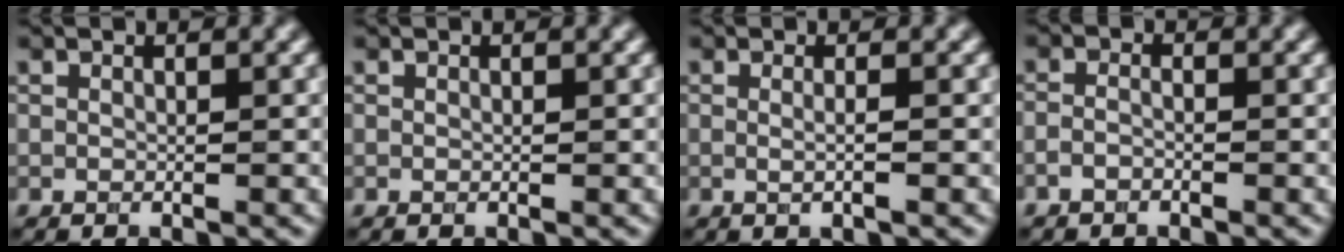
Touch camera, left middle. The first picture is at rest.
{"total": 0.0}
{"total": 1.8, "force": [0.0, 0.6, 1.7], "torque": [-0.018, -0.013, -0.009]}
{"total": 1.2, "force": [-0.9, 0.4, 0.6], "torque": [-0.015, 0.001, -0.021]}